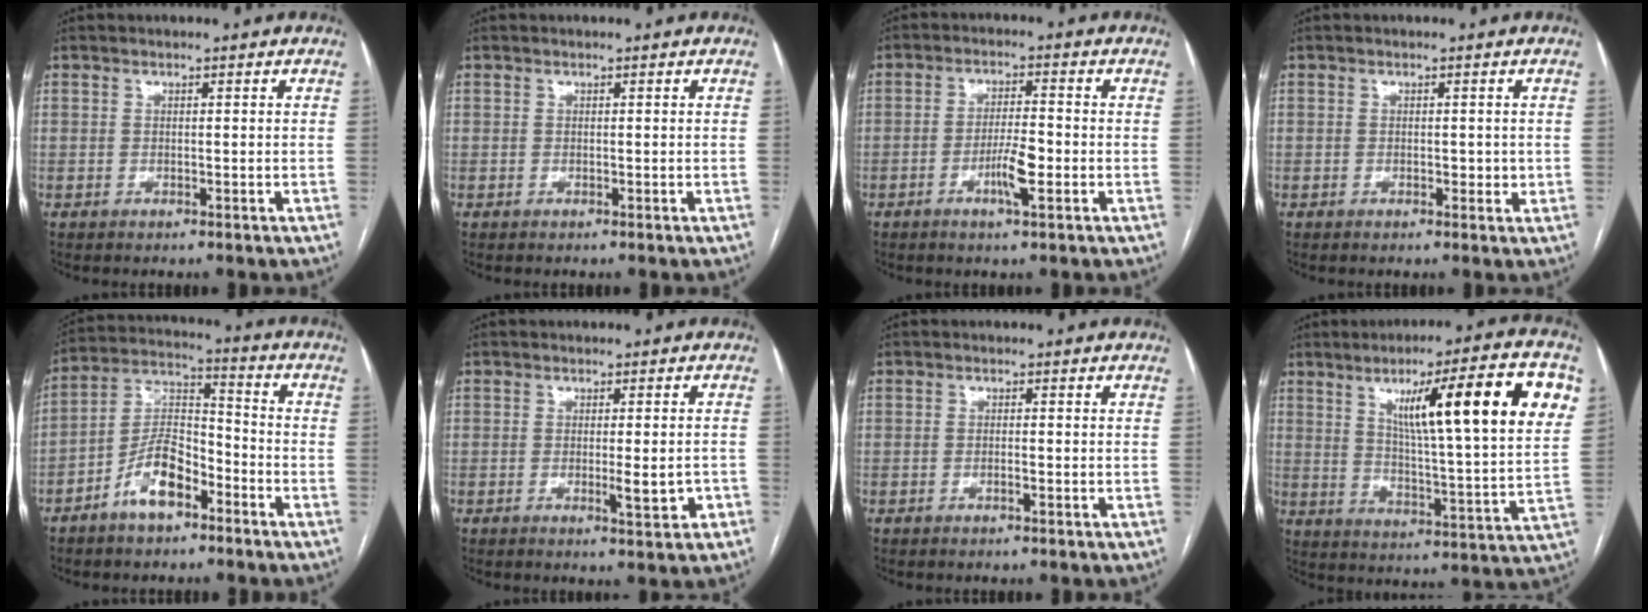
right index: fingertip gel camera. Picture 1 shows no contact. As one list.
[{"total": 0.0}, {"total": 5.1, "force": [-1.8, 0.6, 4.8], "torque": [-0.090, -0.003, -0.033]}, {"total": 1.8, "force": [-0.1, 1.1, 1.4], "torque": [-0.014, 0.002, -0.002]}, {"total": 9.8, "force": [-5.5, 4.4, 6.8], "torque": [-0.141, 0.022, -0.102]}, {"total": 4.0, "force": [-1.2, 0.7, 3.7], "torque": [-0.053, -0.004, -0.014]}, {"total": 0.8, "force": [-0.3, 0.0, 0.7], "torque": [-0.014, 0.001, -0.004]}, {"total": 21.3, "force": [8.3, 1.4, 19.6], "torque": [-0.276, 0.014, 0.117]}]